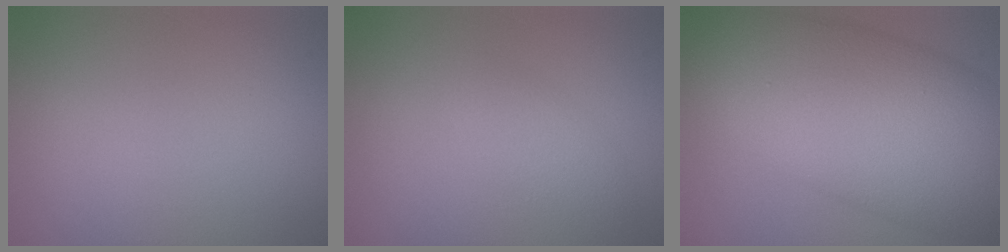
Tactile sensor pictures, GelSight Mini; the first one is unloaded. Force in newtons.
{"total": 2.1, "press": 2.1, "slide": 0.0}
{"total": 14.0, "press": 14.0, "slide": 0.1}